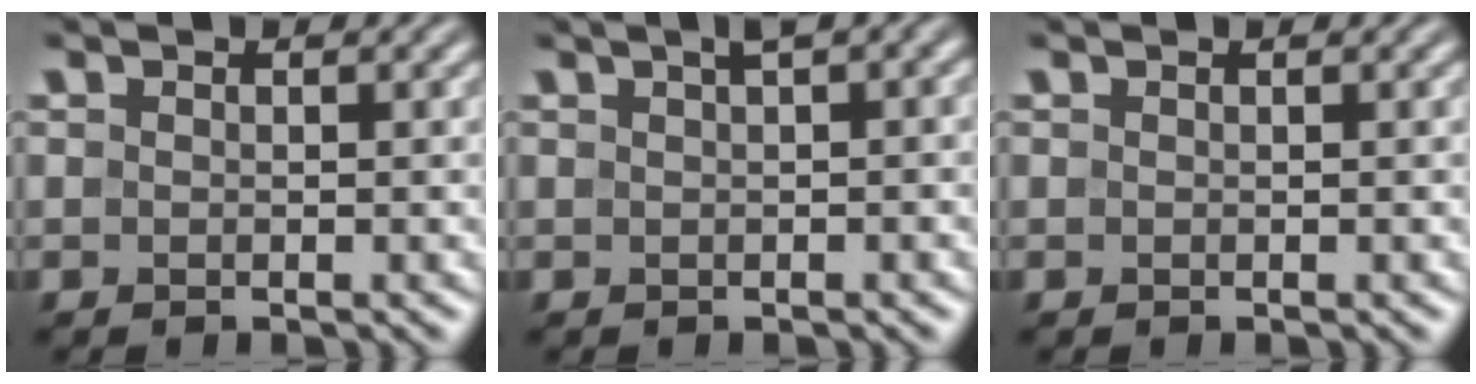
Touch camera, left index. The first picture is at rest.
{"total": 3.4, "force": [1.1, 1.1, 3.0], "torque": [-0.028, 0.016, 0.013]}
{"total": 0.0}